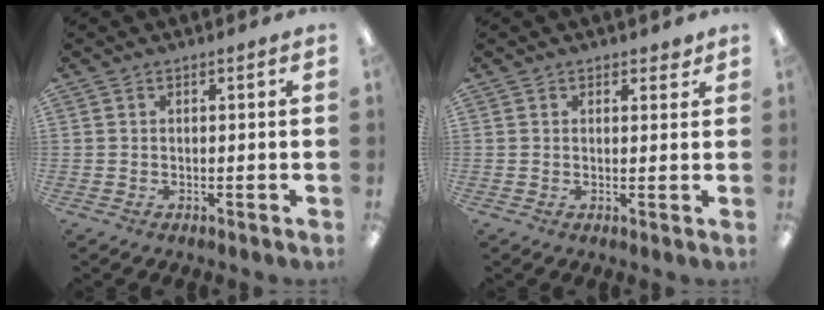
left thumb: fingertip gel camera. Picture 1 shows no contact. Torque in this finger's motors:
{"motor_torque": [-0.28, -0.18, -0.54, 0.09, 0.03]}